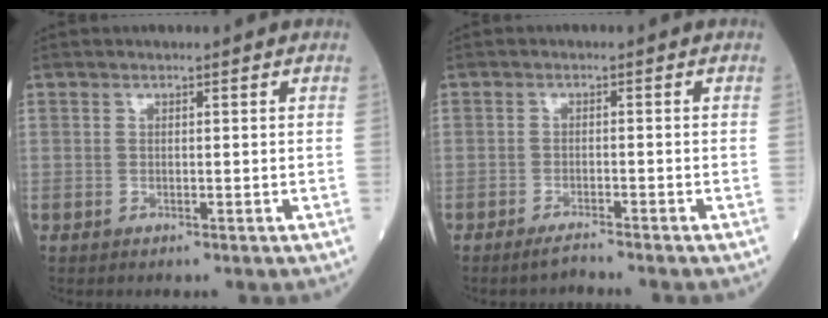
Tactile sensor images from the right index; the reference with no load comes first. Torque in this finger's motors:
{"motor_torque": [-0.43, -0.32, -0.01, -0.02]}